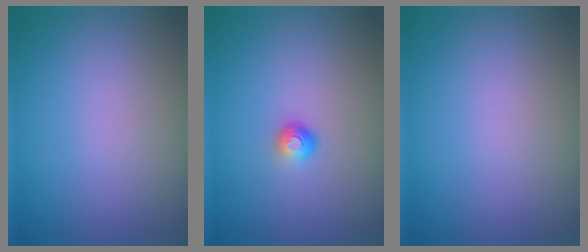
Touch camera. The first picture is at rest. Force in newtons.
{"total": 1.7, "press": 1.1, "slide": 1.3}
{"total": 0.0}